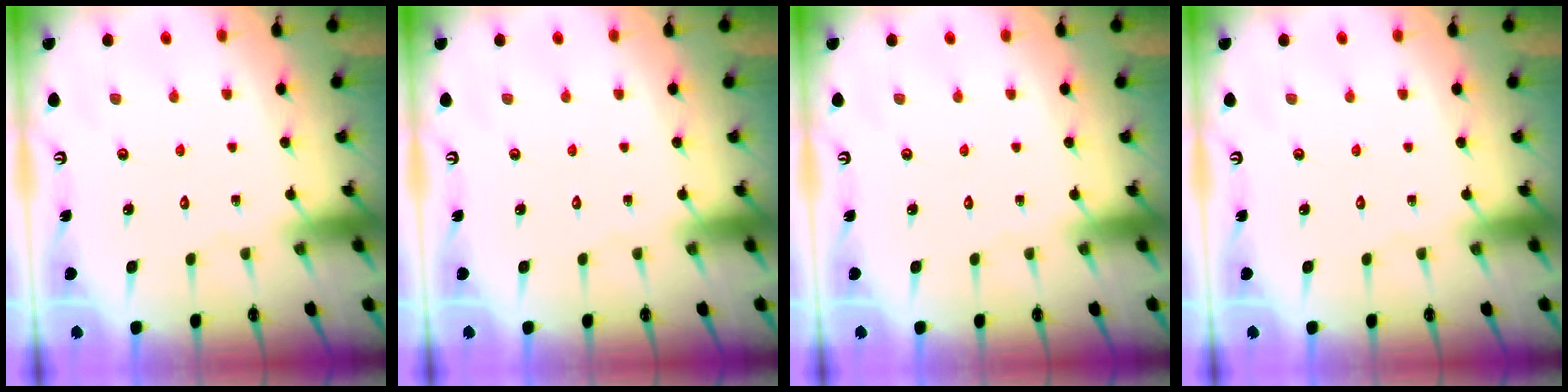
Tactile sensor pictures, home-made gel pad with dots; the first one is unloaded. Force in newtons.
{"total": 0.0}
{"total": 0.0}
{"total": 0.0}